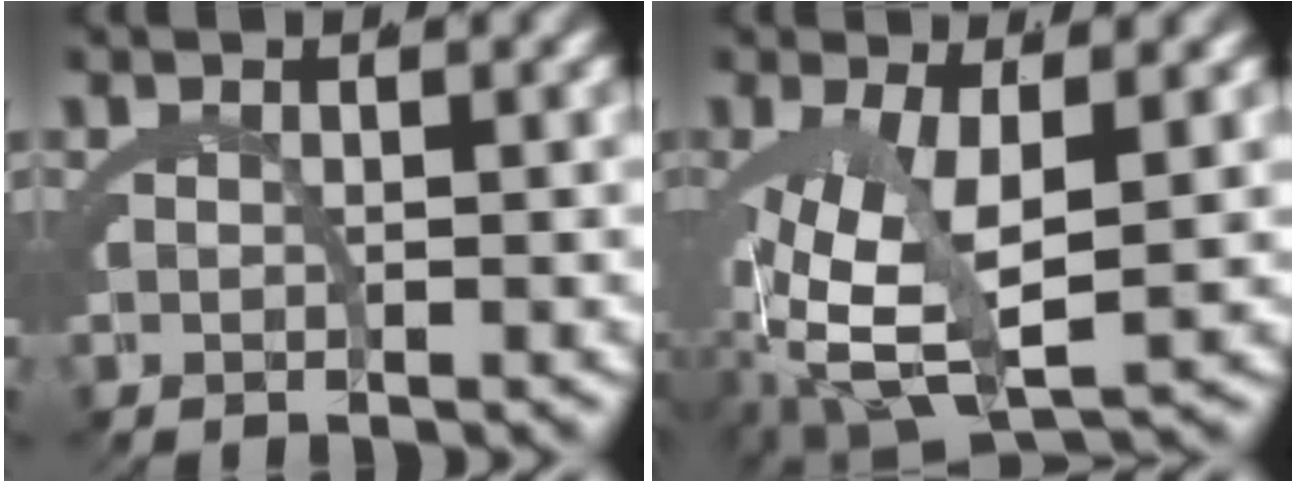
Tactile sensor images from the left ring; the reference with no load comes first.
{"total": 8.6, "force": [-2.1, 4.6, 6.9], "torque": [-0.148, -0.047, -0.009]}